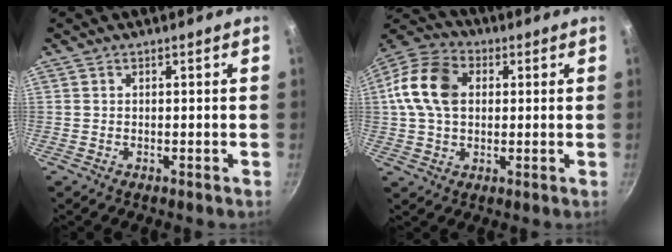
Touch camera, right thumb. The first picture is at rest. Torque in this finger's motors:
{"motor_torque": [2.51, 2.49, 1.11, -0.71, 0.25]}